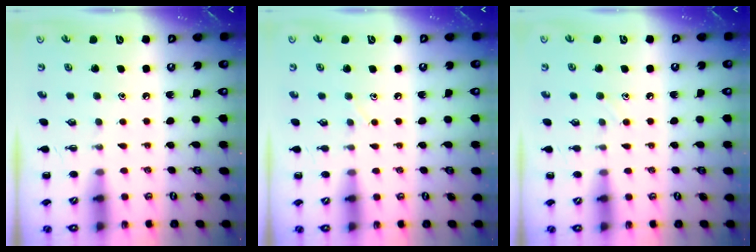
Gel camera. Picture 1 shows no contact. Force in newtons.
{"total": 4.0, "press": 3.8, "slide": 1.2}
{"total": 4.9, "press": 4.6, "slide": 1.7}